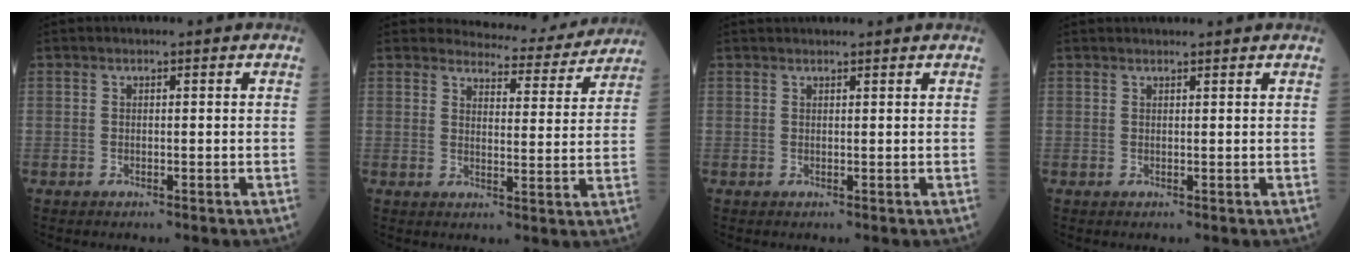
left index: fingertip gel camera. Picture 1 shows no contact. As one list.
[{"total": 9.6, "force": [9.4, 1.9, 0.5], "torque": [0.003, -0.016, 0.104]}, {"total": 2.9, "force": [2.8, 0.1, 0.8], "torque": [-0.009, 0.027, 0.040]}, {"total": 2.8, "force": [2.7, -0.1, 0.7], "torque": [-0.008, 0.021, 0.037]}]